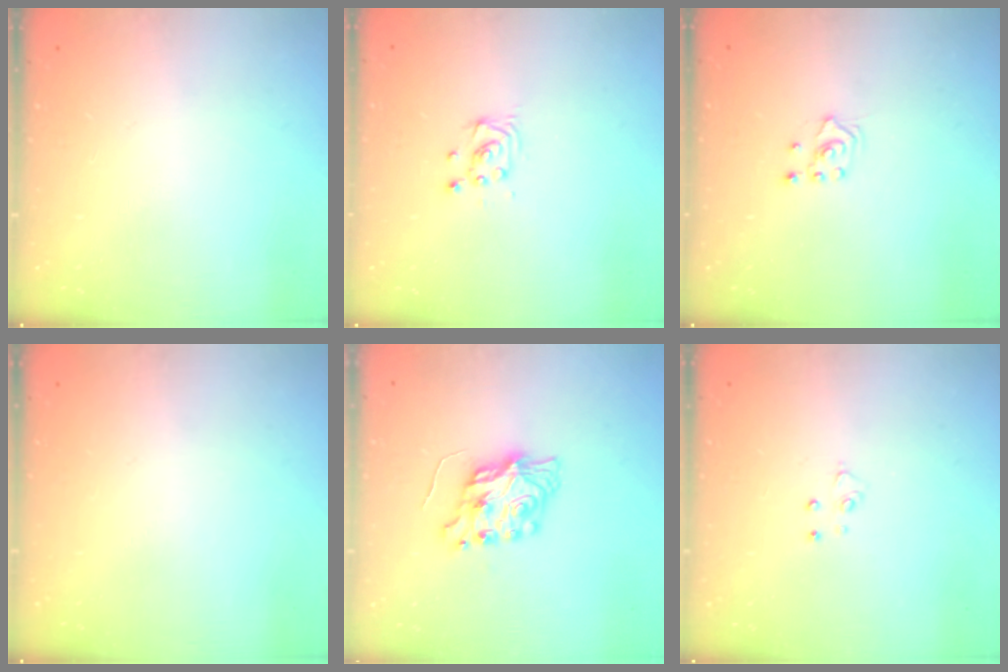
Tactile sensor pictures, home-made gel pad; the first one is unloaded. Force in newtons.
{"total": 3.0, "press": 3.0, "slide": 0.4}
{"total": 2.7, "press": 2.6, "slide": 0.8}
{"total": 0.0}
{"total": 8.0, "press": 7.9, "slide": 0.3}
{"total": 3.1, "press": 3.1, "slide": 0.3}